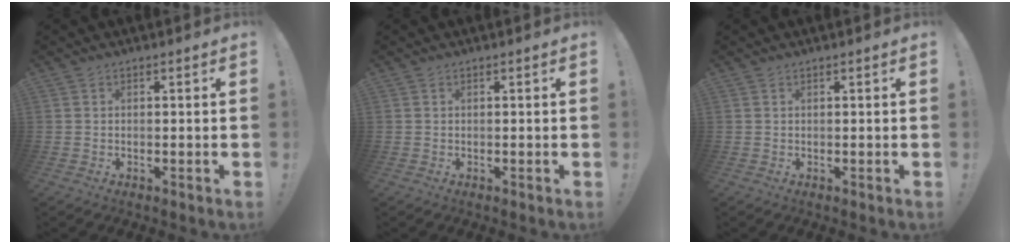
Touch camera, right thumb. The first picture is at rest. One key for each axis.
{"total": 0.0}
{"total": 0.0}